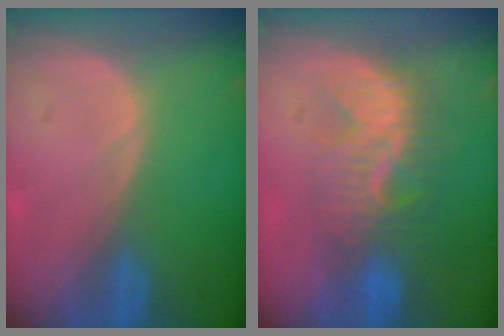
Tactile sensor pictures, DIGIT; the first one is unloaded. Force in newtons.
{"total": 8.2, "press": 7.9, "slide": 2.3}